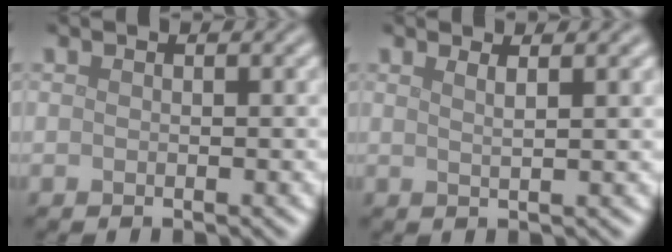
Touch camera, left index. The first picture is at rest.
{"total": 2.3, "force": [1.2, 0.8, 1.7], "torque": [-0.015, 0.009, 0.001]}